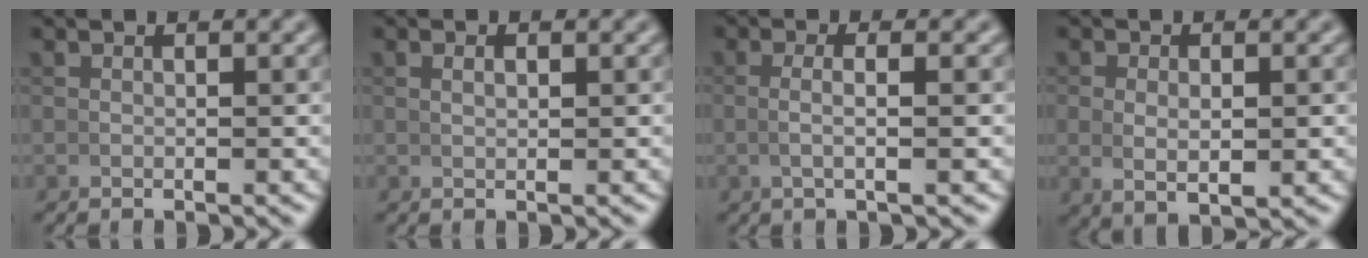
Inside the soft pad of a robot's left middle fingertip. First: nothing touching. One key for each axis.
{"total": 0.6, "fx": 0.4, "fy": 0.1, "fz": 0.5, "tx": -0.005, "ty": 0.001, "tz": 0.009}
{"total": 2.2, "fx": 0.1, "fy": -0.1, "fz": 2.2, "tx": -0.045, "ty": -0.001, "tz": 0.004}
{"total": 2.6, "fx": 0.2, "fy": 1.2, "fz": 2.3, "tx": -0.050, "ty": -0.015, "tz": 0.017}